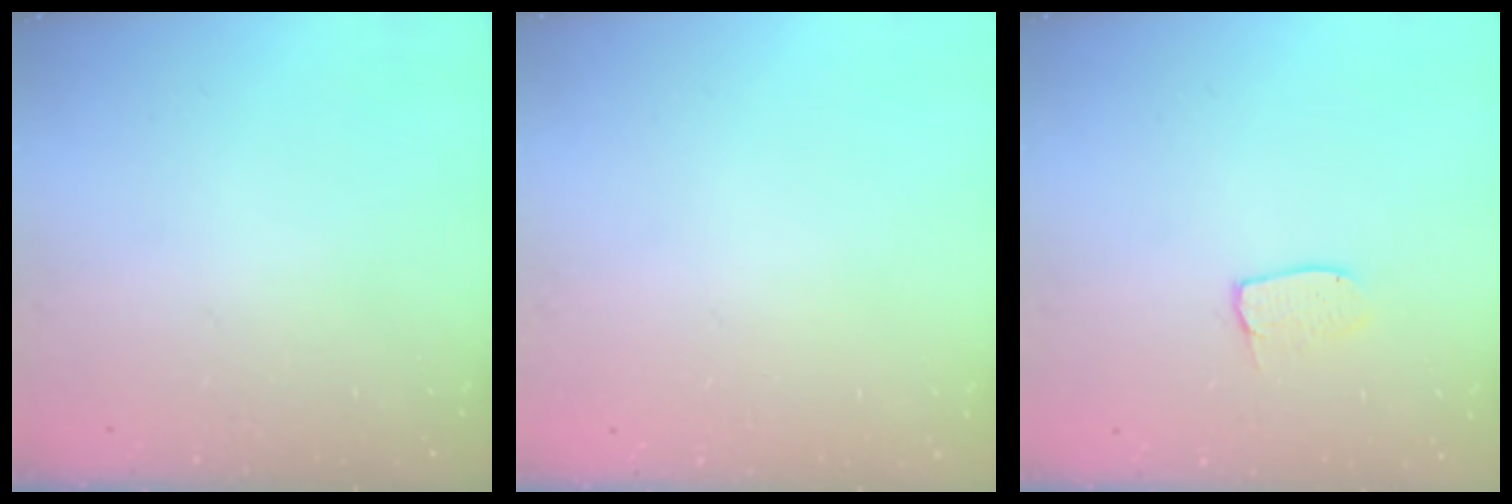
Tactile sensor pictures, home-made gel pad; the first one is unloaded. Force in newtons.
{"total": 0.0}
{"total": 4.3, "press": 4.3, "slide": 0.2}